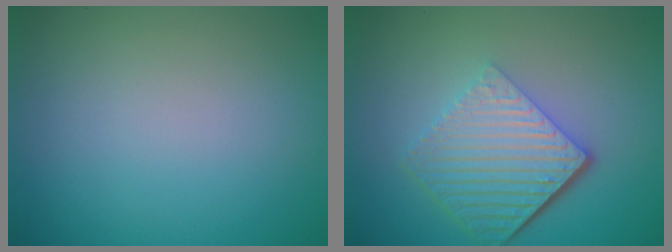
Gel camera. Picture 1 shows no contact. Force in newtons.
{"total": 6.6, "press": 4.4, "slide": 4.9}